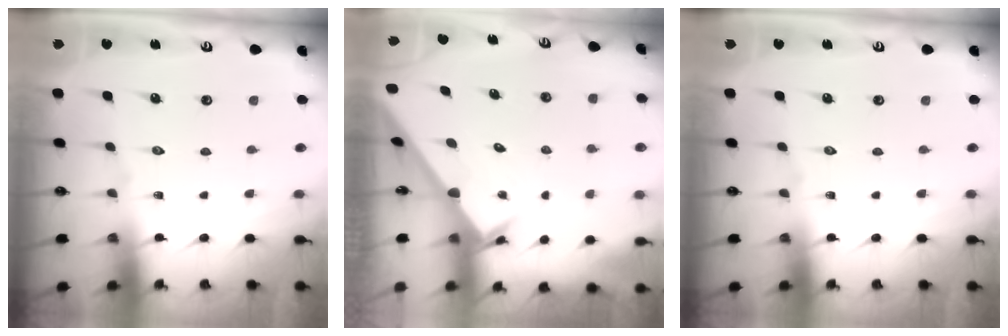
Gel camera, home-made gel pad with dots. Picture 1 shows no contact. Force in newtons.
{"total": 2.5, "press": 2.5, "slide": 0.2}
{"total": 0.0}